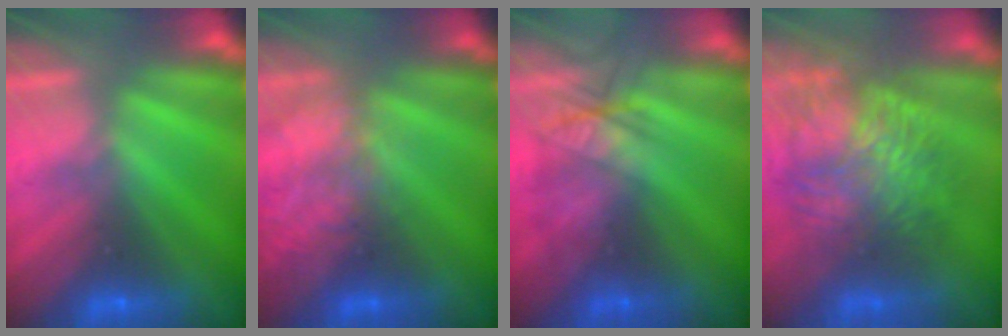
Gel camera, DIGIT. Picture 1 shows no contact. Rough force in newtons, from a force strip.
{"total": 2.0}
{"total": 2.5}
{"total": 9.7}